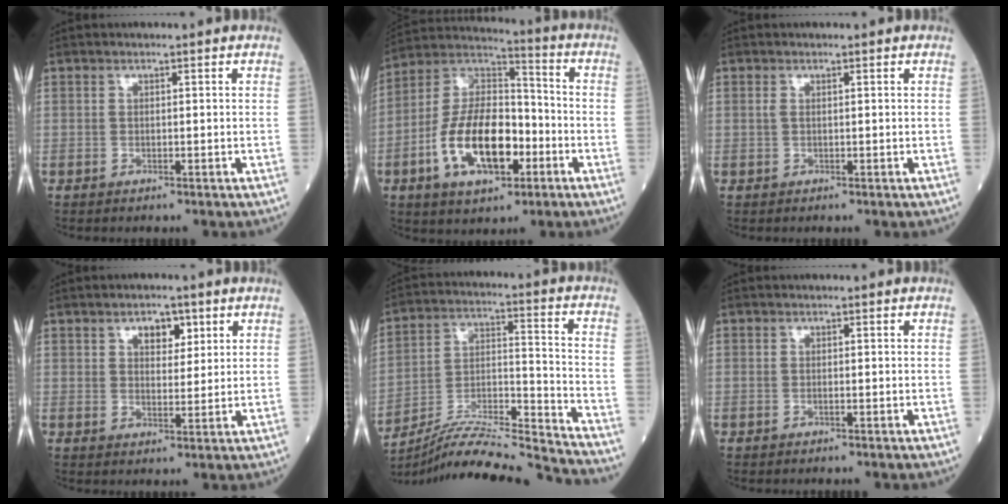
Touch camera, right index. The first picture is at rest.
{"total": 16.0, "force": [-5.1, 7.3, 13.2], "torque": [-0.262, 0.016, -0.085]}
{"total": 0.6, "force": [0.2, 0.3, 0.5], "torque": [-0.016, 0.003, 0.003]}
{"total": 4.1, "force": [2.2, 2.3, 2.7], "torque": [-0.037, 0.003, 0.034]}
{"total": 21.4, "force": [-20.4, -1.3, 6.3], "torque": [-0.131, -0.008, -0.333]}
{"total": 0.0}